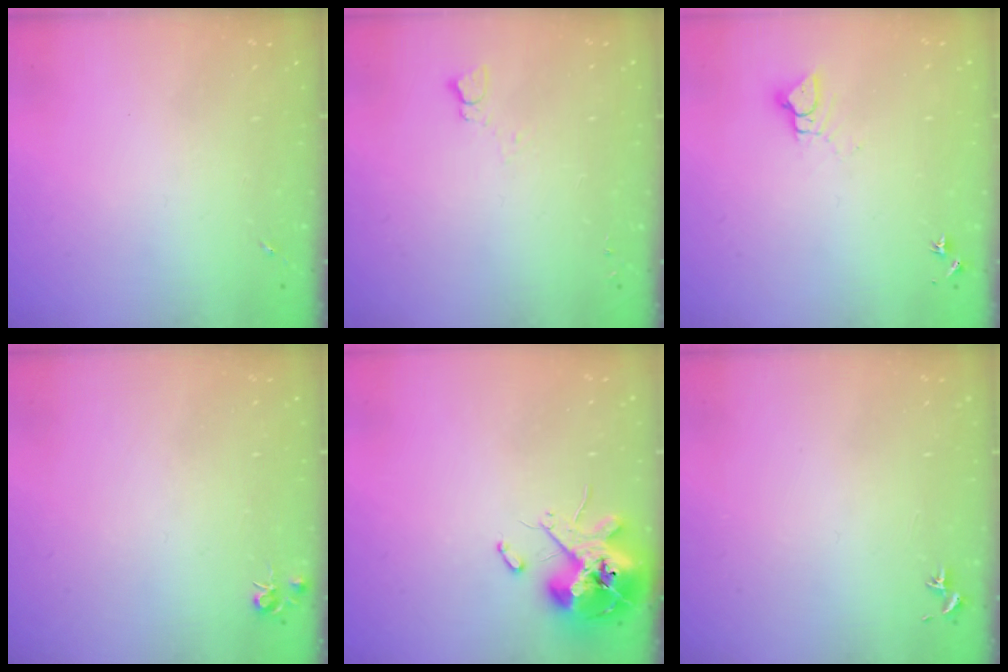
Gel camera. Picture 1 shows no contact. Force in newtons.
{"total": 2.8, "press": 2.7, "slide": 0.3}
{"total": 4.2, "press": 4.2, "slide": 0.3}
{"total": 4.3, "press": 4.3, "slide": 0.5}
{"total": 13.9, "press": 13.7, "slide": 2.2}
{"total": 0.8, "press": 0.7, "slide": 0.3}